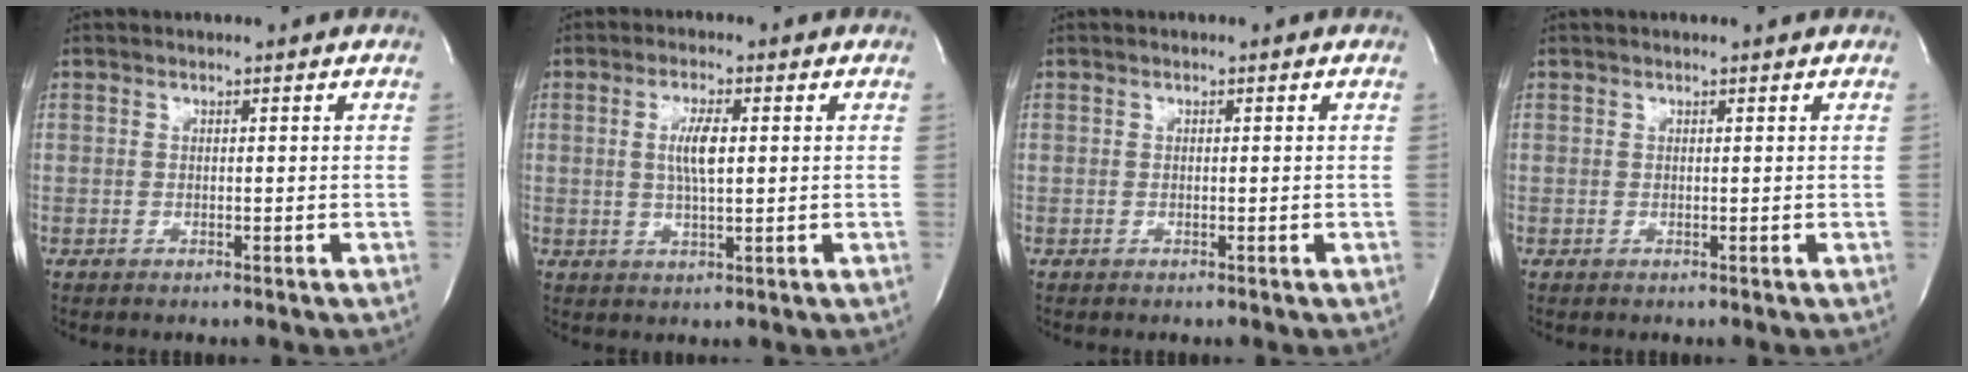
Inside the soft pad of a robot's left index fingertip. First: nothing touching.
{"total": 4.5, "force": [0.6, 0.8, 4.4], "torque": [-0.090, -0.001, 0.011]}
{"total": 0.0}
{"total": 1.1, "force": [1.0, 0.1, 0.5], "torque": [-0.009, 0.013, 0.013]}